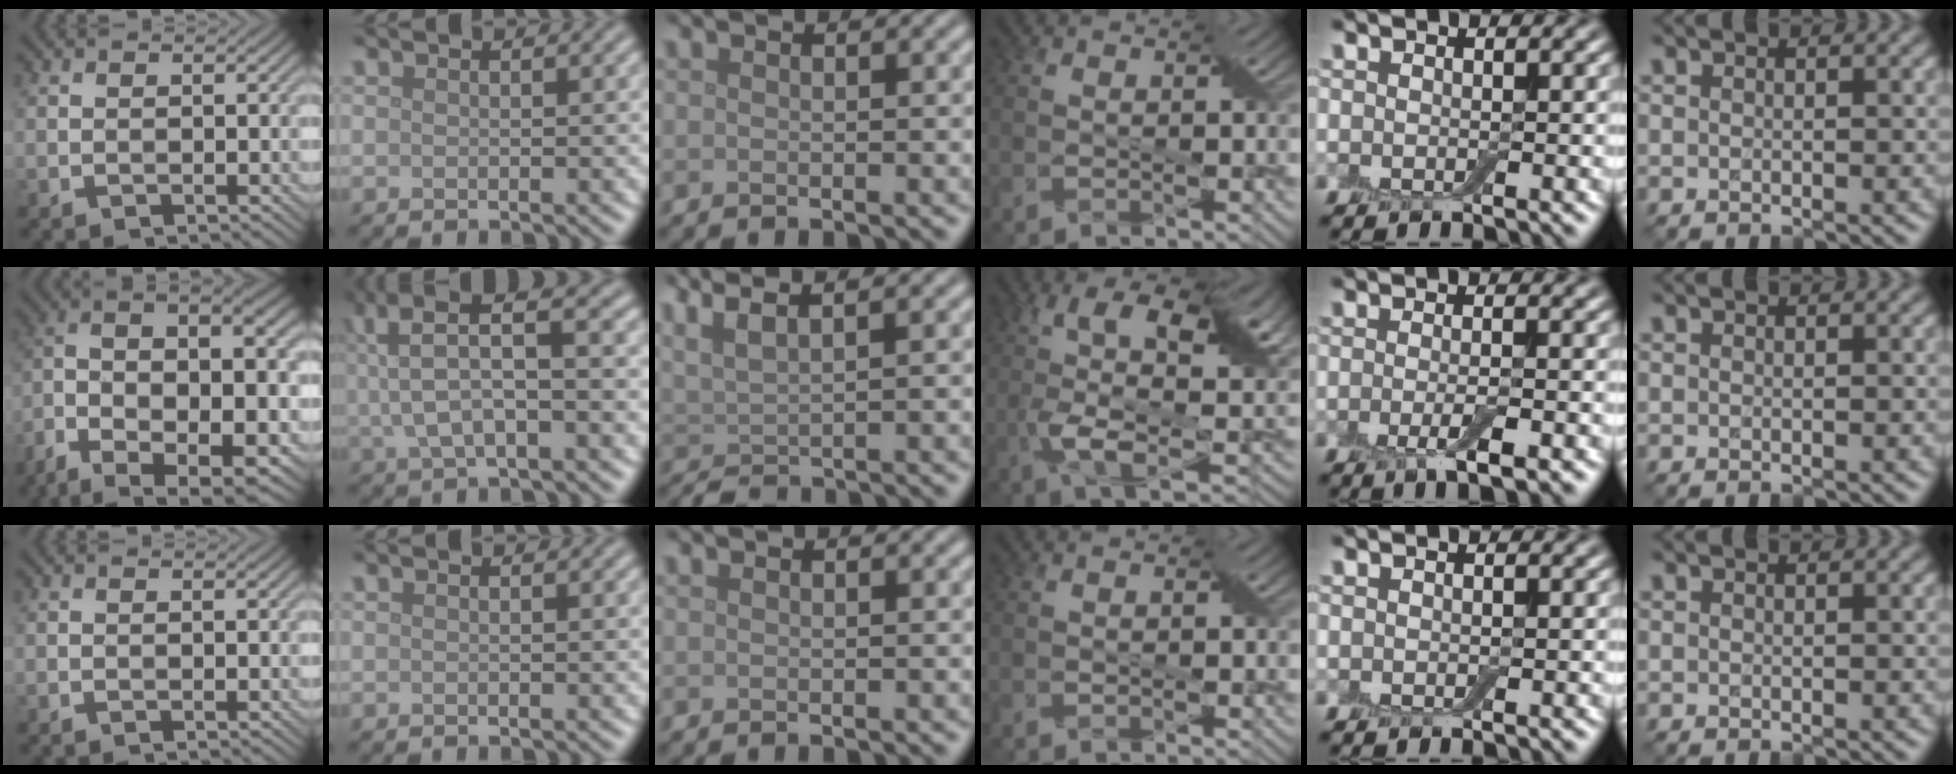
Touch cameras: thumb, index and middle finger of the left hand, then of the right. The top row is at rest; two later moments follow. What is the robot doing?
{"motion": "extract", "object": "backpack"}